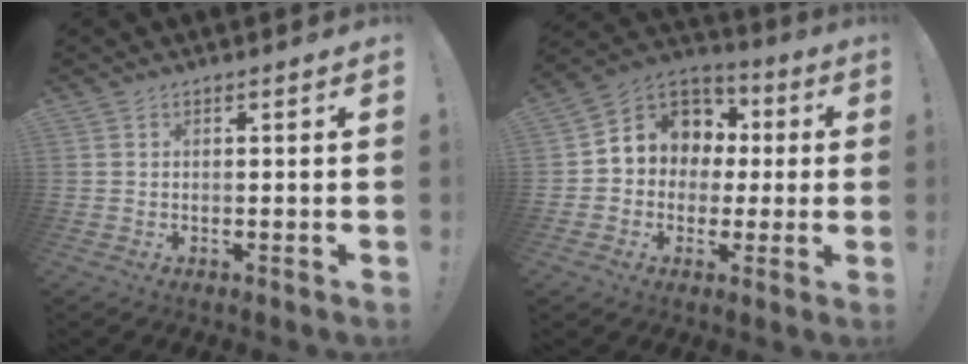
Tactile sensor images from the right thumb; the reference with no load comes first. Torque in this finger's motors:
{"motor_torque": [0.50, 0.24, 0.12, 0.48, 0.05]}